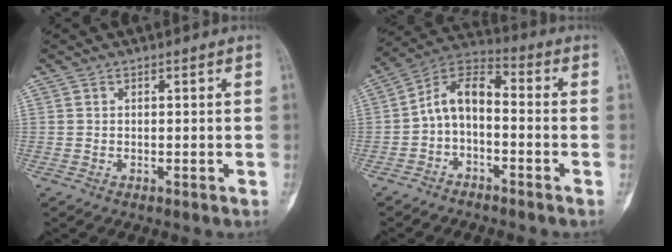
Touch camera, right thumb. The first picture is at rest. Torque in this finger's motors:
{"motor_torque": [0.28, 0.25, 0.33, -0.27, 0.05]}